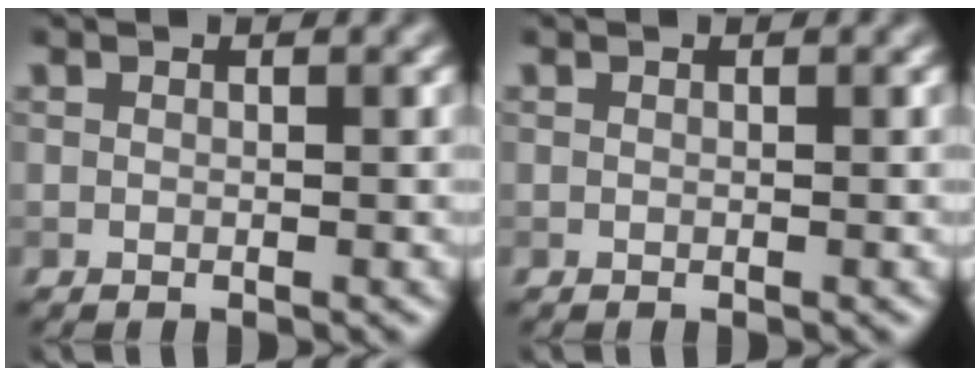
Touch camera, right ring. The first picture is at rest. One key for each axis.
{"total": 0.0}